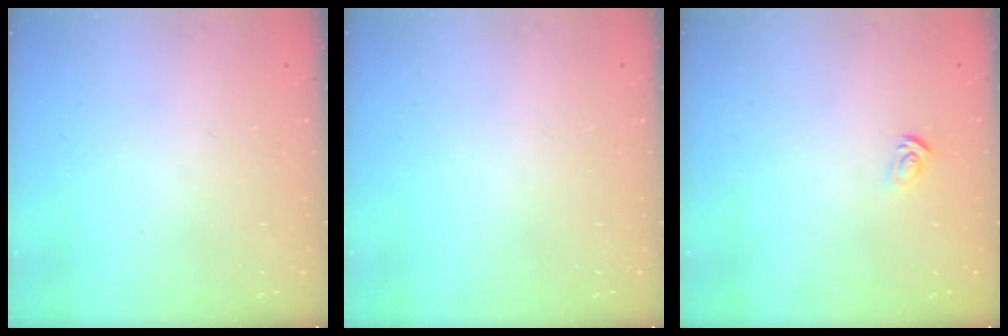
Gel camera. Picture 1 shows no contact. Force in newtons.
{"total": 0.0}
{"total": 2.7, "press": 2.7, "slide": 0.3}